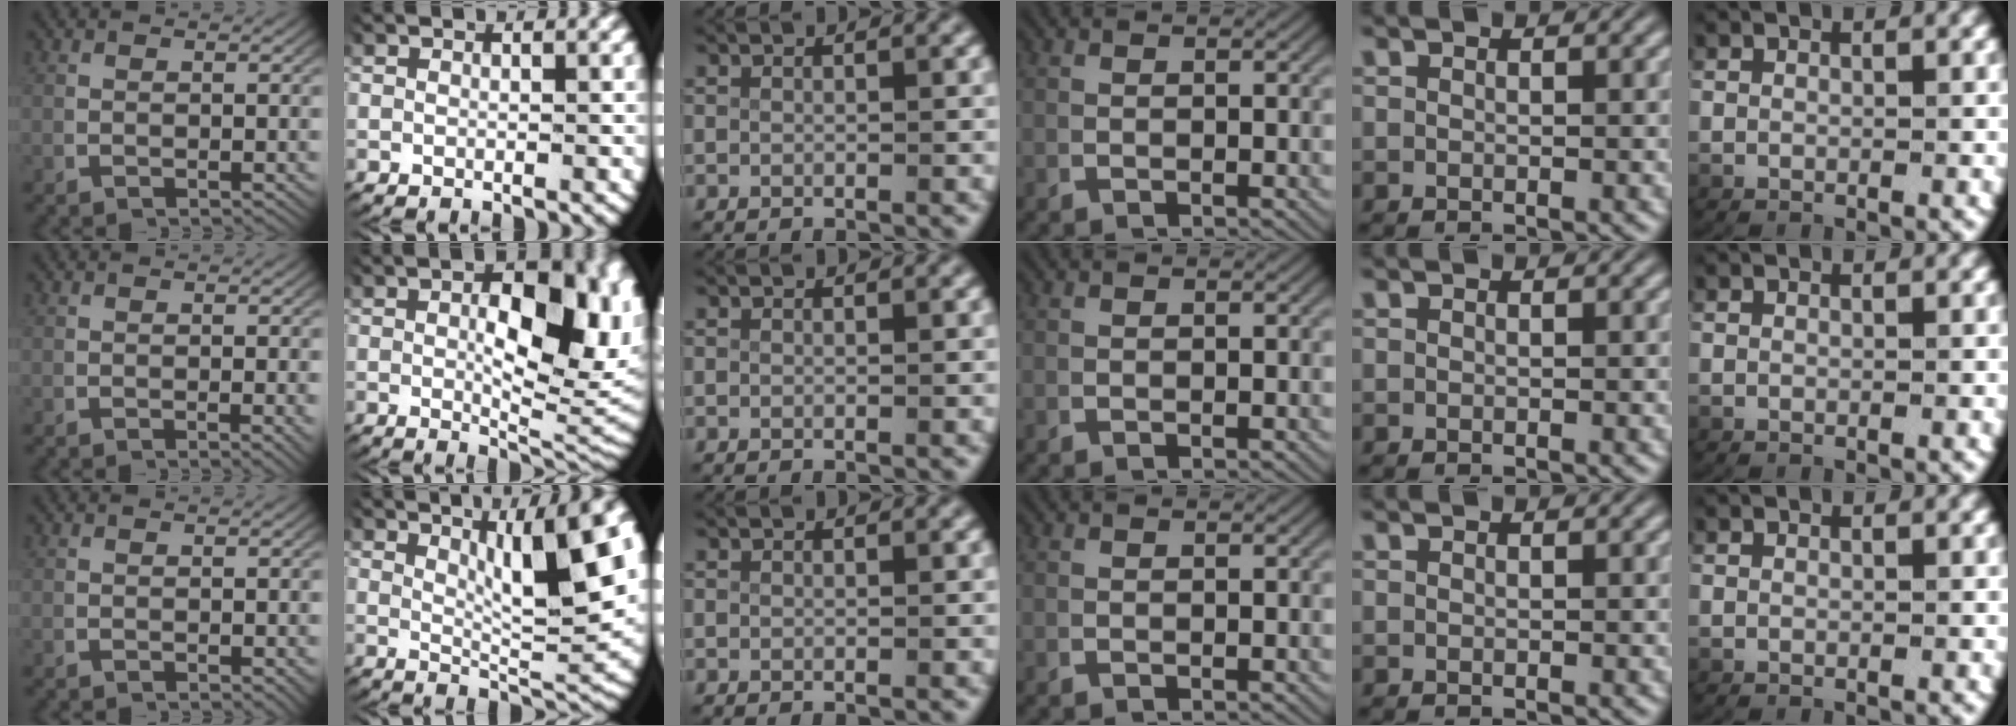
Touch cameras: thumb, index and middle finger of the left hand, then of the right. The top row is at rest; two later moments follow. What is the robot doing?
{"motion": "lift_and_place", "object": "plastic wrap"}